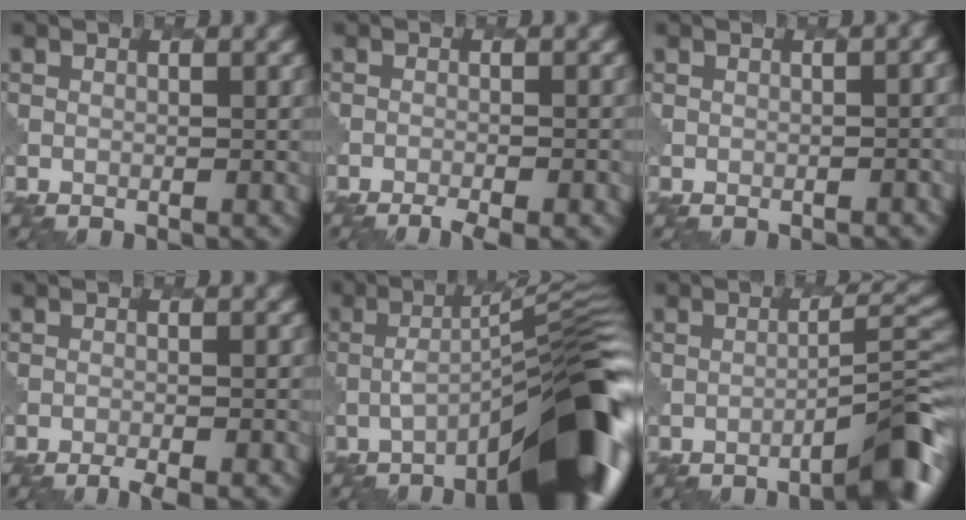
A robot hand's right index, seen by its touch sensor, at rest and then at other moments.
{"total": 3.0, "force": [-2.4, 0.6, 1.7], "torque": [-0.024, -0.004, -0.039]}
{"total": 2.0, "force": [-0.9, 0.7, 1.6], "torque": [-0.010, 0.003, -0.010]}
{"total": 2.7, "force": [-2.2, 0.5, 1.5], "torque": [-0.019, -0.002, -0.036]}
{"total": 13.5, "force": [-6.6, 2.7, 11.5], "torque": [-0.164, 0.015, -0.095]}
{"total": 5.8, "force": [-3.9, 0.6, 4.3], "torque": [-0.045, 0.024, -0.062]}